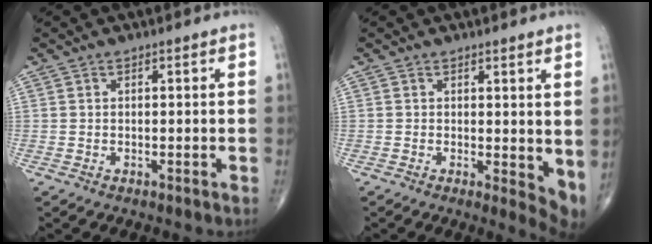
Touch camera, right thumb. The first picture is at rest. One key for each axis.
{"total": 4.6, "fx": 0.8, "fy": 2.0, "fz": 4.0, "tx": -0.049, "ty": -0.014, "tz": 0.013}